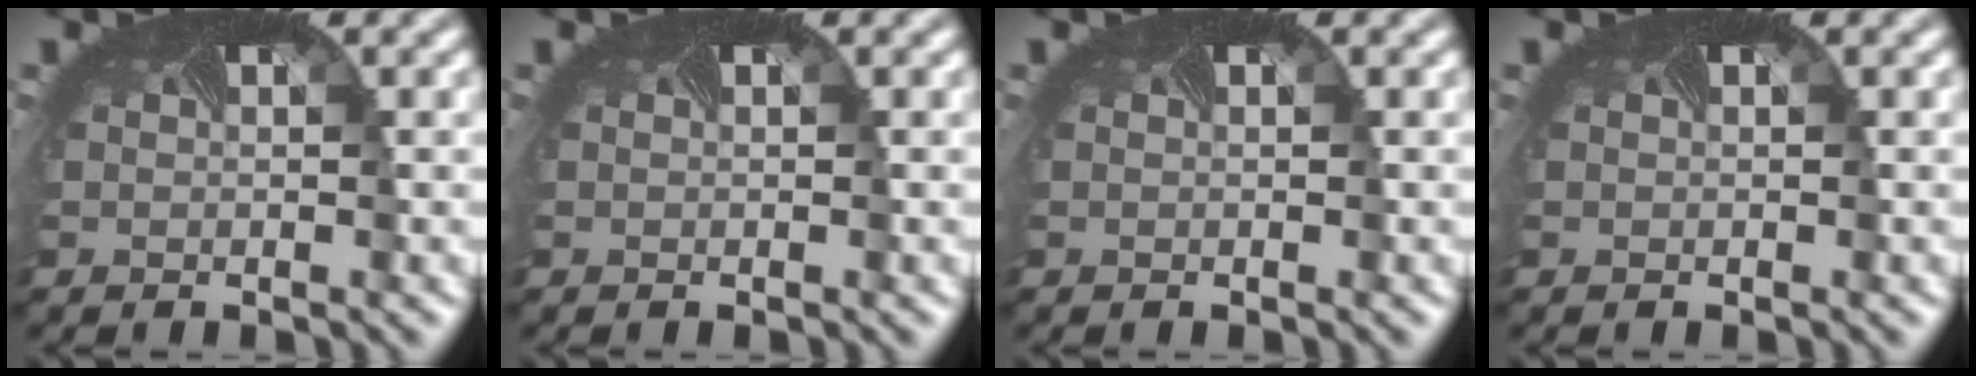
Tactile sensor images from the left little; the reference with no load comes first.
{"total": 0.0}
{"total": 0.0}
{"total": 0.0}